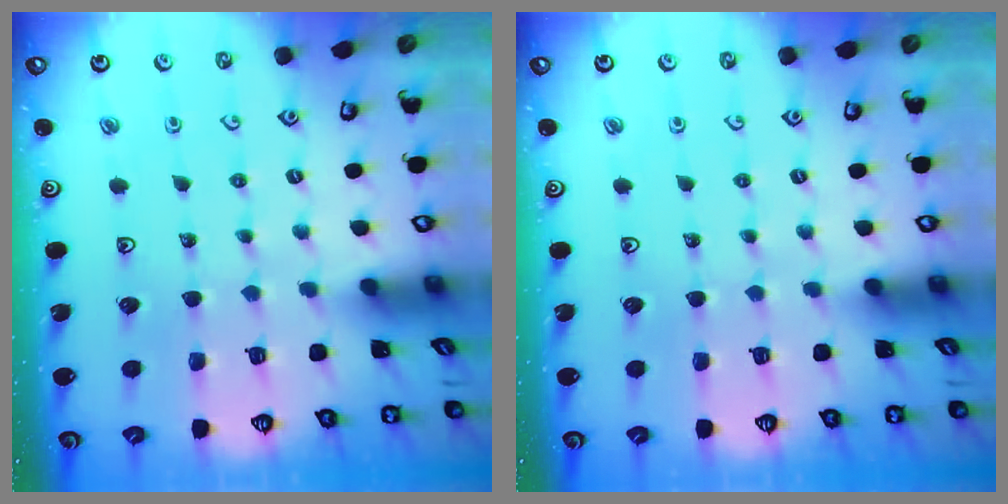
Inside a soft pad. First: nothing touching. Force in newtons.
{"total": 0.0}